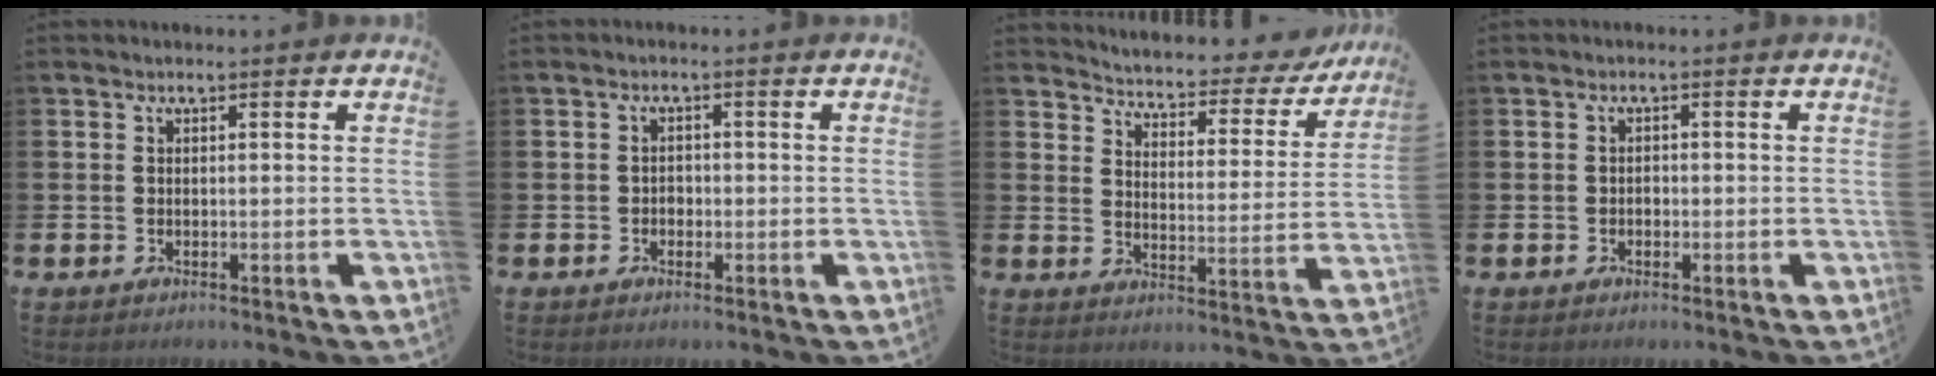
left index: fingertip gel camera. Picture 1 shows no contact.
{"total": 1.3, "force": [-0.4, 1.1, 0.5], "torque": [-0.002, 0.002, -0.012]}
{"total": 3.8, "force": [3.6, 1.0, 0.4], "torque": [-0.025, -0.039, 0.051]}
{"total": 0.8, "force": [-0.3, 0.7, 0.3], "torque": [-0.006, 0.003, -0.007]}